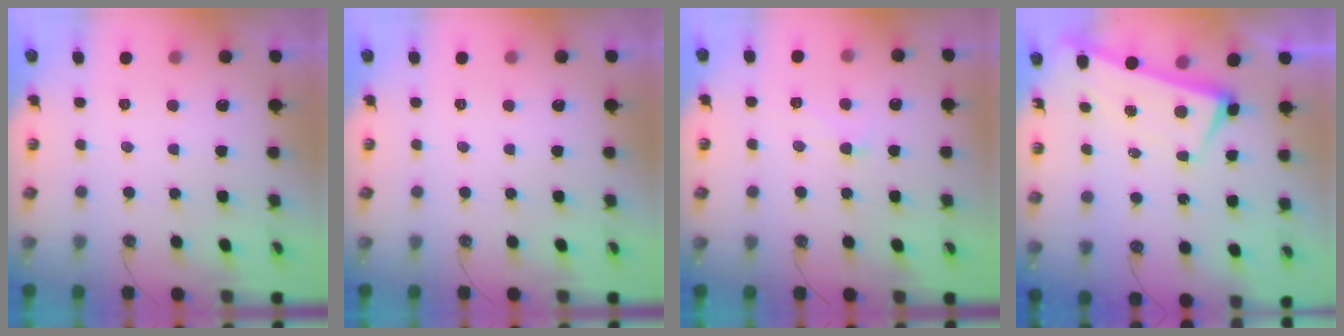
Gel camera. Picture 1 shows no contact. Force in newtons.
{"total": 0.0}
{"total": 1.8, "press": 1.7, "slide": 0.6}
{"total": 1.8, "press": 0.8, "slide": 1.6}